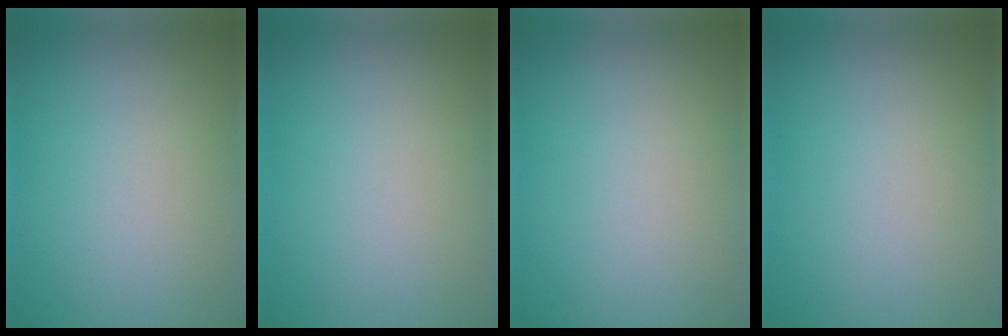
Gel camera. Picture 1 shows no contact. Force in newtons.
{"total": 0.0}
{"total": 0.0}
{"total": 0.0}